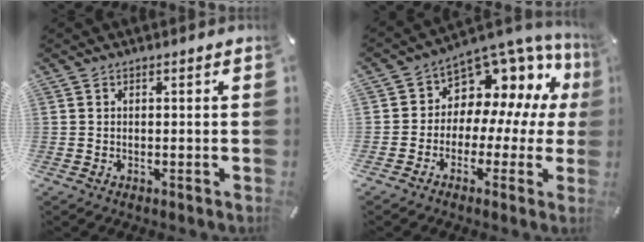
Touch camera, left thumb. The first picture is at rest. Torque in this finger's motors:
{"motor_torque": [0.75, 0.54, 0.70, 0.51, -0.03]}